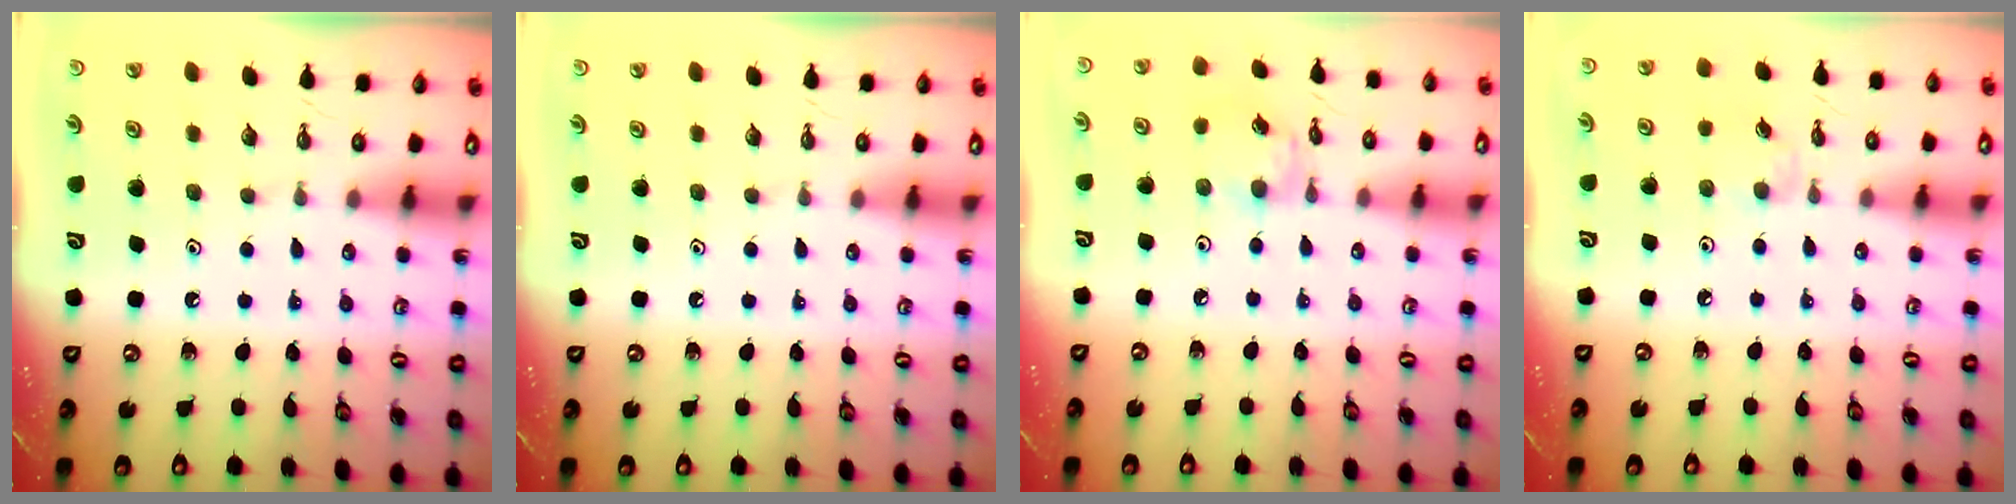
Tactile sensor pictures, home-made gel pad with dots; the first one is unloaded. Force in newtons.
{"total": 0.0}
{"total": 6.9, "press": 6.9, "slide": 0.4}
{"total": 2.4, "press": 2.4, "slide": 0.5}